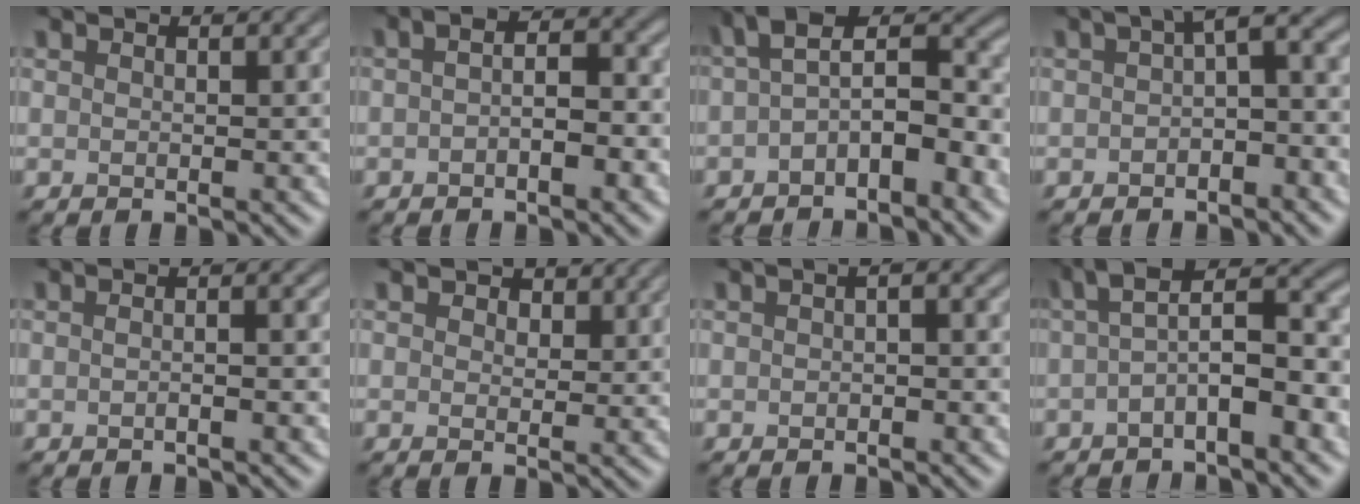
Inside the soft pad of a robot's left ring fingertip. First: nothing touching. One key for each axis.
{"total": 3.0, "fx": -0.8, "fy": 1.3, "fz": 2.6, "tx": -0.042, "ty": 0.006, "tz": -0.016}
{"total": 6.1, "fx": -1.2, "fy": 2.9, "fz": 5.3, "tx": -0.074, "ty": 0.022, "tz": -0.034}
{"total": 4.2, "fx": -0.3, "fy": 1.8, "fz": 3.8, "tx": -0.044, "ty": 0.016, "tz": -0.015}
{"total": 1.8, "fx": -0.4, "fy": 0.5, "fz": 1.7, "tx": -0.020, "ty": 0.000, "tz": -0.014}
{"total": 1.8, "fx": 1.0, "fy": 1.2, "fz": 0.9, "tx": -0.012, "ty": -0.003, "tz": 0.013}
{"total": 1.2, "fx": -0.4, "fy": 0.4, "fz": 1.0, "tx": -0.017, "ty": 0.003, "tz": -0.006}
{"total": 6.3, "fx": -0.6, "fy": 2.3, "fz": 5.8, "tx": -0.084, "ty": 0.024, "tz": -0.021}